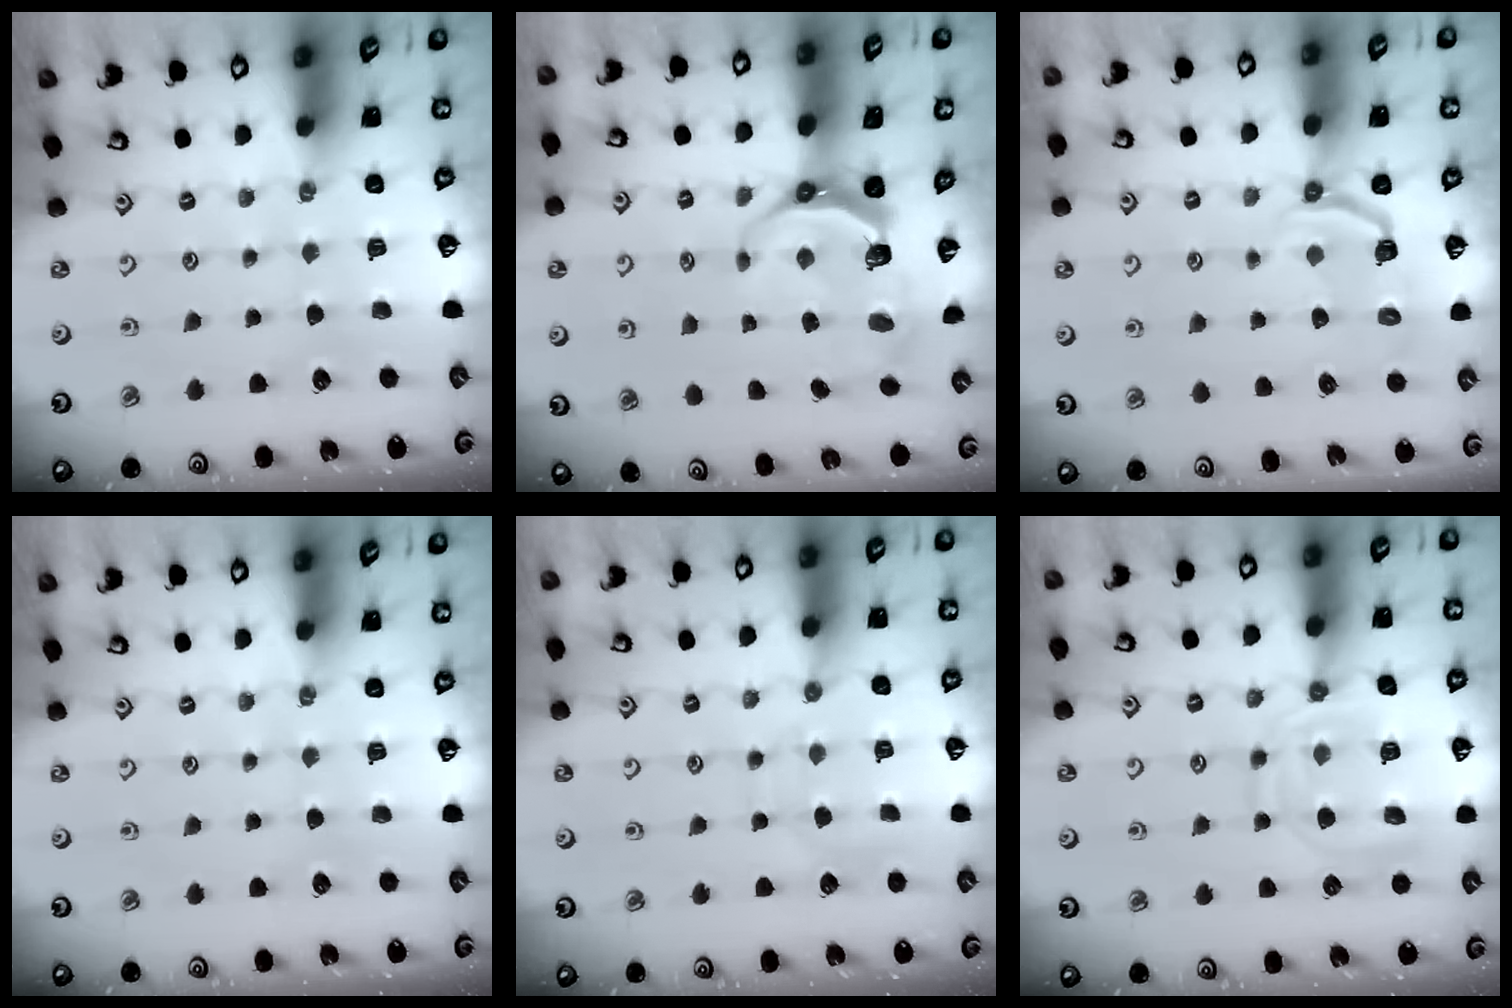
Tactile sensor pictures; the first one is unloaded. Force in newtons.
{"total": 6.8, "press": 5.6, "slide": 3.9}
{"total": 4.0, "press": 2.6, "slide": 3.0}
{"total": 0.0}
{"total": 6.8, "press": 6.7, "slide": 0.6}
{"total": 14.2, "press": 14.1, "slide": 1.4}